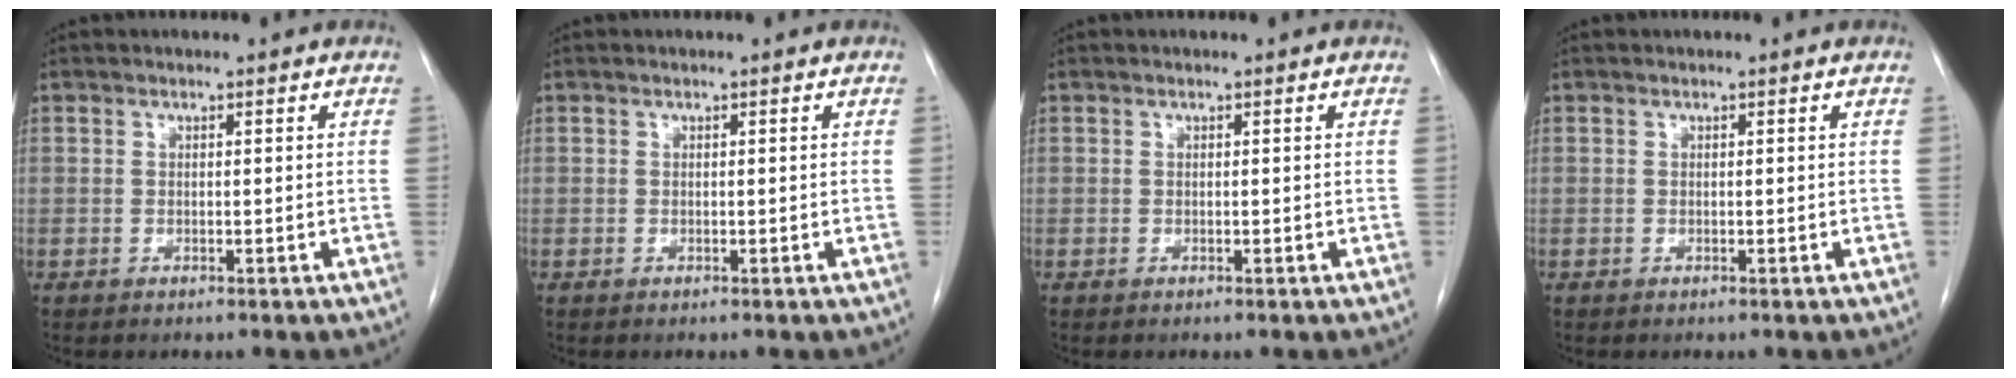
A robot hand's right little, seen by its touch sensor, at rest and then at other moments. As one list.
[{"total": 0.0}, {"total": 0.0}, {"total": 0.0}]